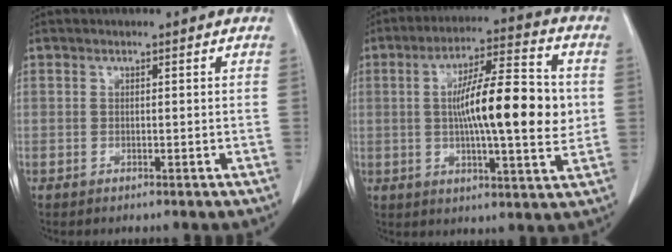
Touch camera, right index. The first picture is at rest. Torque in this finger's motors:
{"motor_torque": [1.72, -0.17, 0.52, 0.21]}